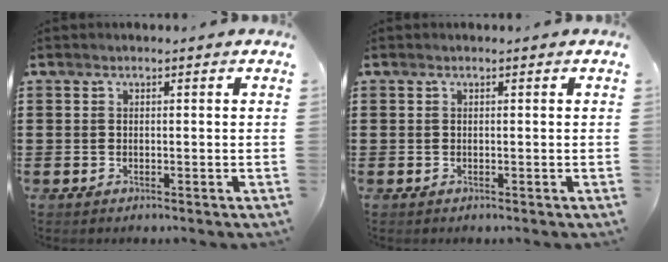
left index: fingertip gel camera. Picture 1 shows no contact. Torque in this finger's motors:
{"motor_torque": [0.03, -0.03, 0.04, -0.01]}